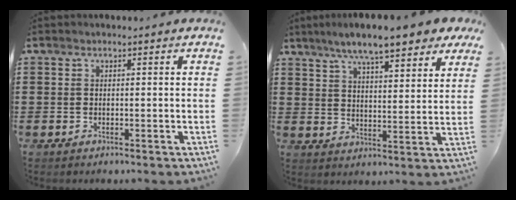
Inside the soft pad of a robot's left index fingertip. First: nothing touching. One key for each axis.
{"total": 8.6, "fx": 7.2, "fy": 1.1, "fz": 4.6, "tx": -0.104, "ty": -0.019, "tz": 0.126}